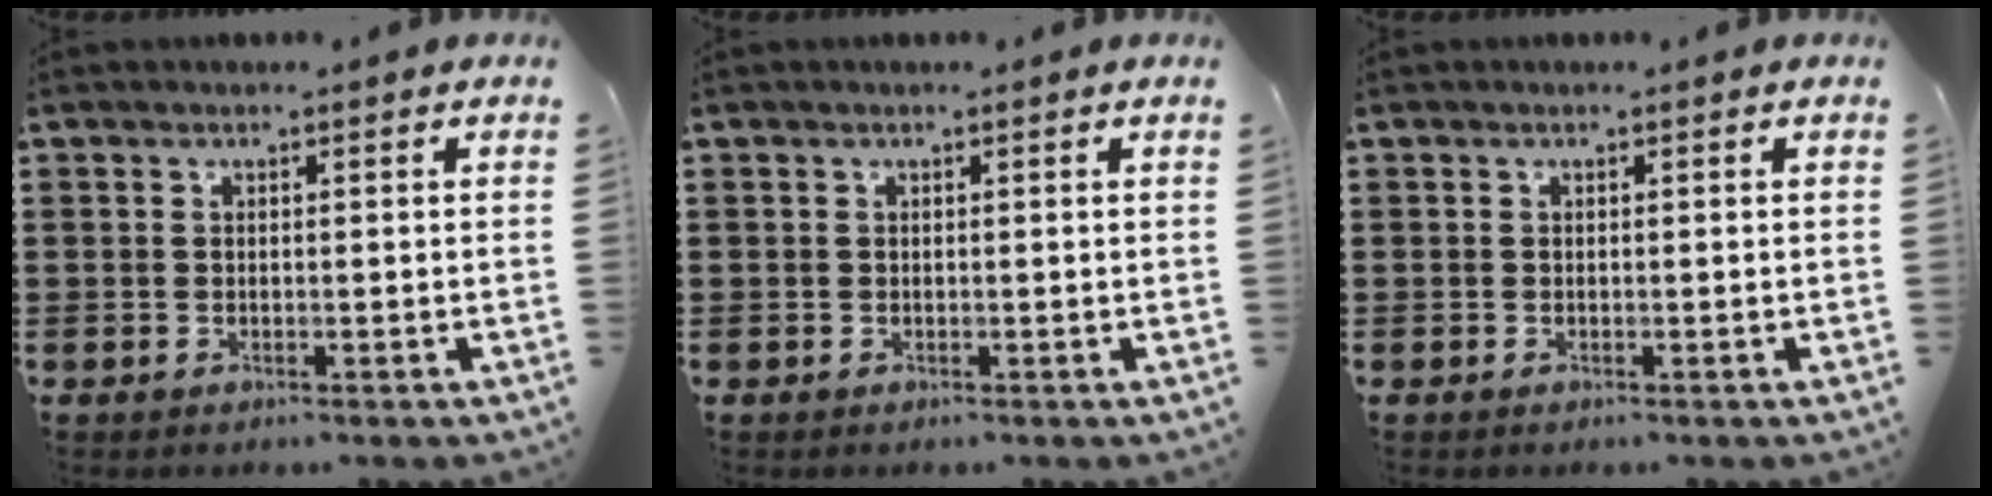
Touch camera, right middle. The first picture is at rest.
{"total": 0.0}
{"total": 0.0}